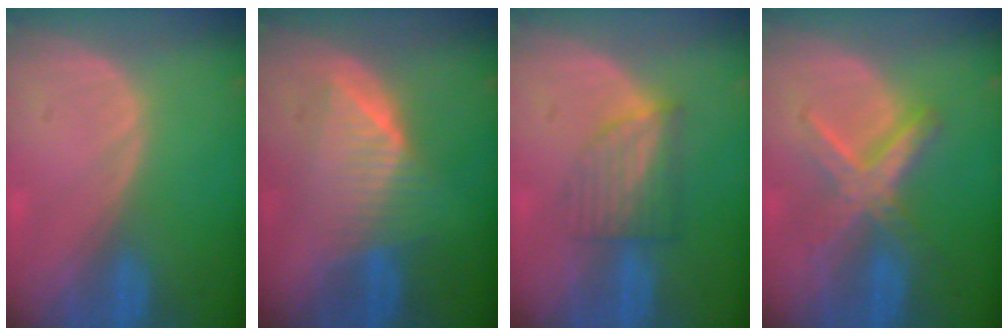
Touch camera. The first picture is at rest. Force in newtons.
{"total": 6.5, "press": 6.5, "slide": 0.6}
{"total": 6.2, "press": 5.5, "slide": 2.9}
{"total": 6.1, "press": 6.1, "slide": 0.2}